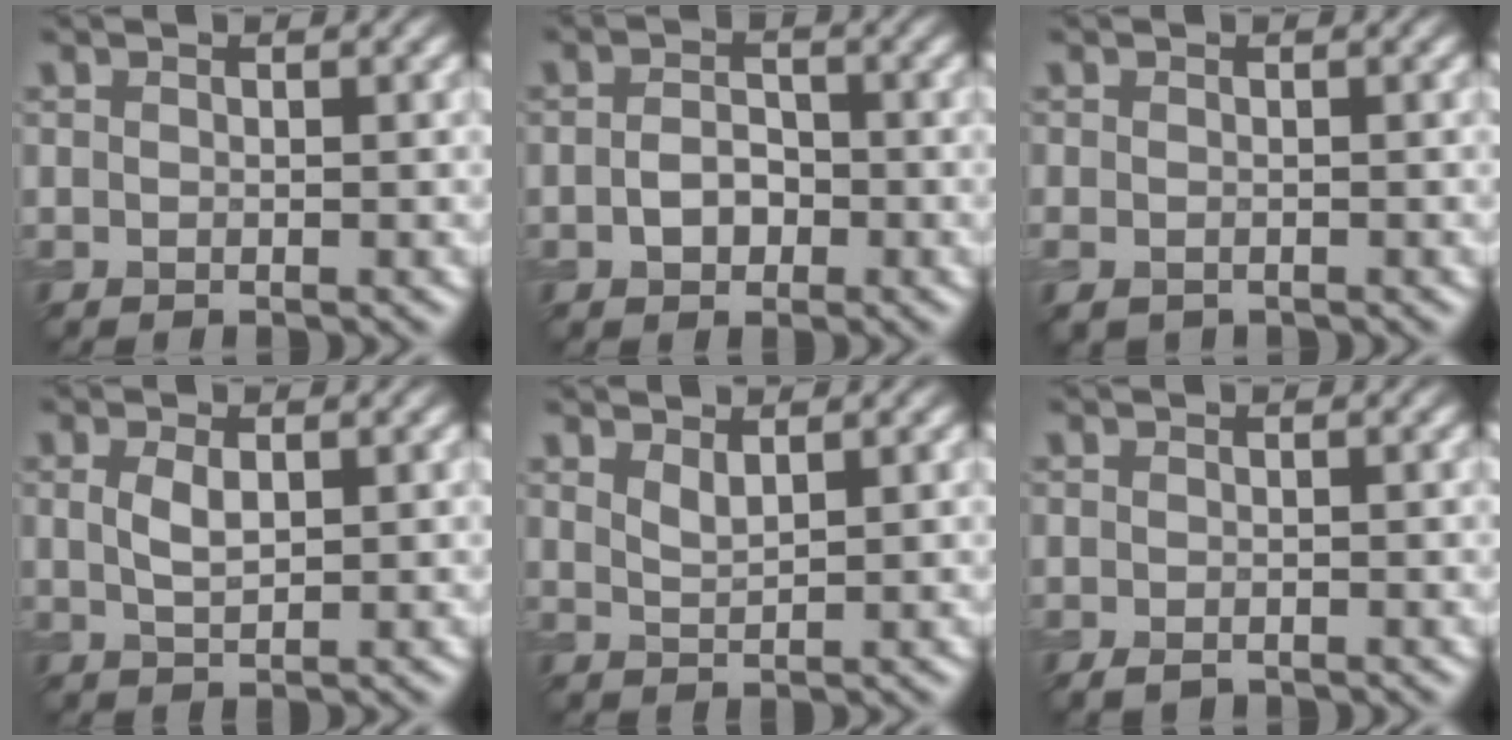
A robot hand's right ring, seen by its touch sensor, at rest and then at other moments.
{"total": 2.3, "force": [-0.7, 1.6, 1.5], "torque": [-0.028, 0.001, -0.015]}
{"total": 1.2, "force": [-0.7, 0.7, 0.6], "torque": [-0.015, -0.009, -0.013]}
{"total": 2.0, "force": [0.6, 0.9, 1.7], "torque": [-0.040, -0.001, 0.015]}
{"total": 1.5, "force": [1.2, 0.4, 0.8], "torque": [-0.018, -0.003, 0.025]}
{"total": 1.2, "force": [-0.8, 0.5, 0.6], "torque": [-0.013, -0.005, -0.014]}